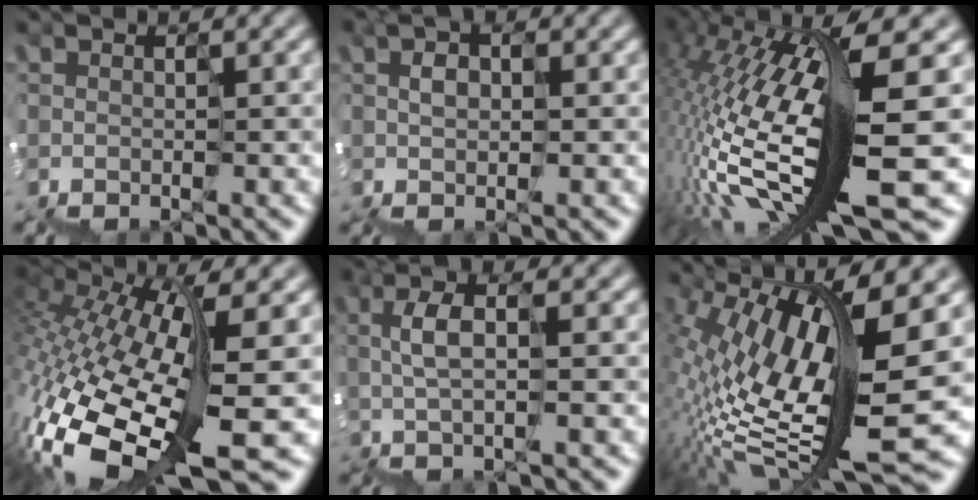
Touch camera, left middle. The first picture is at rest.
{"total": 0.5, "force": [0.3, 0.3, 0.3], "torque": [-0.002, 0.013, 0.003]}
{"total": 13.4, "force": [-0.7, 2.0, 13.2], "torque": [-0.260, 0.001, -0.006]}
{"total": 10.9, "force": [-2.7, 3.6, 9.9], "torque": [-0.242, -0.007, -0.035]}
{"total": 1.4, "force": [0.8, 0.2, 1.2], "torque": [-0.034, 0.013, 0.010]}
{"total": 12.5, "force": [1.6, 3.3, 12.0], "torque": [-0.229, 0.000, 0.036]}